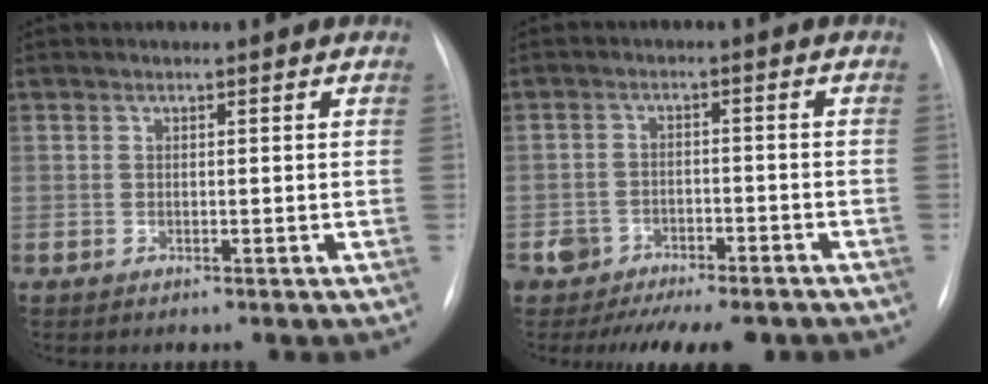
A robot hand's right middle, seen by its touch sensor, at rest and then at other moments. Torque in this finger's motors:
{"motor_torque": [0.22, -0.21, 0.18, 0.05]}